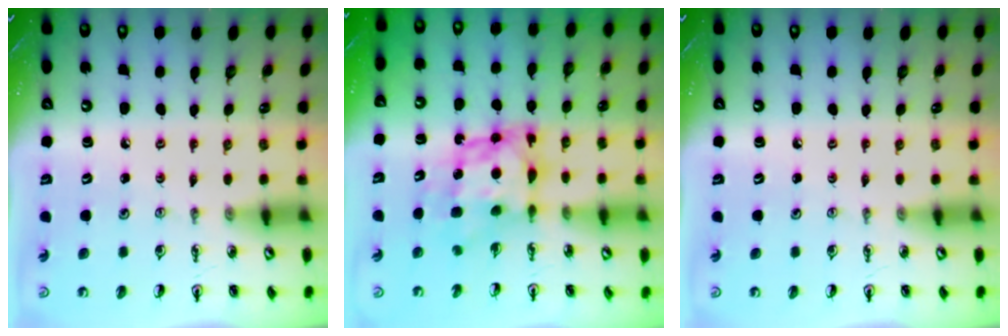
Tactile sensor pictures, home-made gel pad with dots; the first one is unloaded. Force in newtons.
{"total": 8.3, "press": 8.3, "slide": 0.7}
{"total": 0.0}